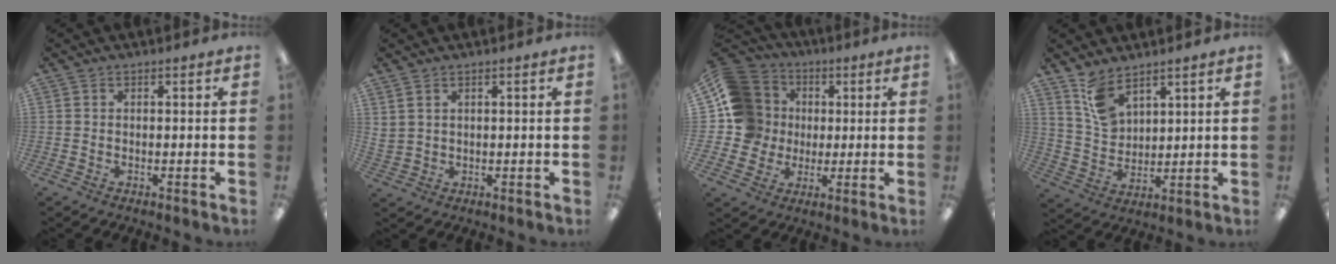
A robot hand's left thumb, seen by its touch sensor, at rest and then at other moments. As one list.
[{"total": 2.5, "force": [1.6, 1.5, 1.2], "torque": [-0.027, 0.001, 0.029]}, {"total": 14.7, "force": [1.4, 14.0, 4.3], "torque": [-0.094, 0.001, 0.038]}, {"total": 8.7, "force": [6.1, 4.7, 4.0], "torque": [-0.083, -0.021, 0.115]}]